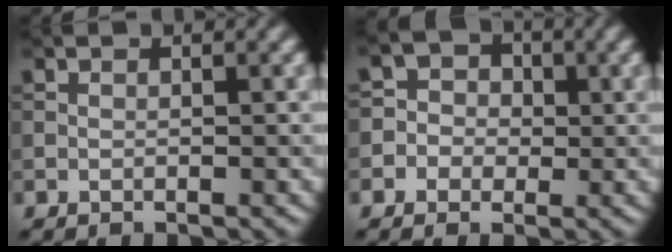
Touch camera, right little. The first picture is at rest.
{"total": 4.1, "force": [-0.5, 3.9, 0.9], "torque": [0.007, 0.023, -0.037]}